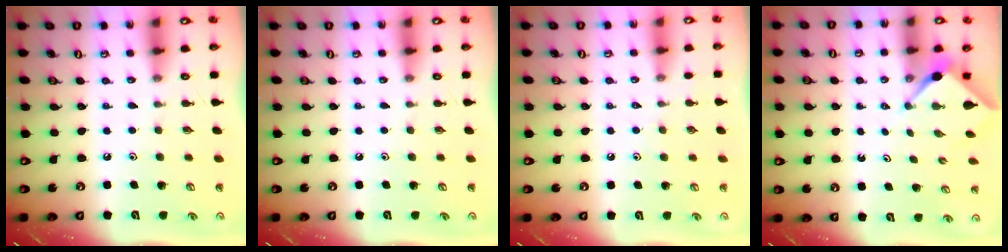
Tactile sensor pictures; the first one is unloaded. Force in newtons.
{"total": 0.0}
{"total": 2.3, "press": 2.3, "slide": 0.4}
{"total": 2.3, "press": 2.3, "slide": 0.3}